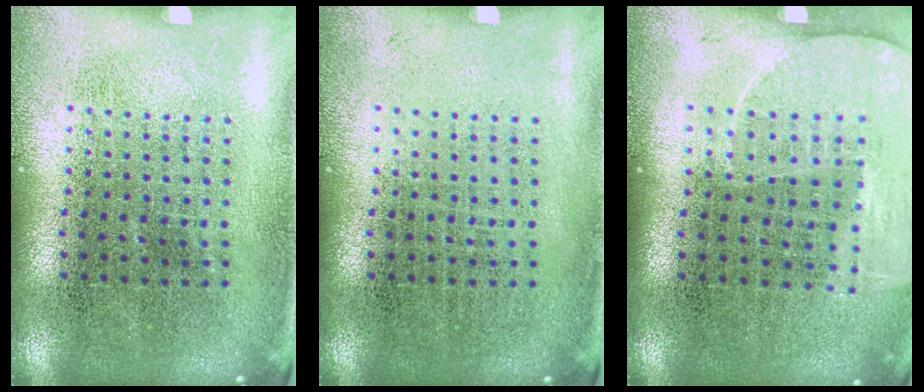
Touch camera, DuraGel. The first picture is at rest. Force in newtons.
{"total": 0.0}
{"total": 1.3, "press": 1.3, "slide": 0.4}